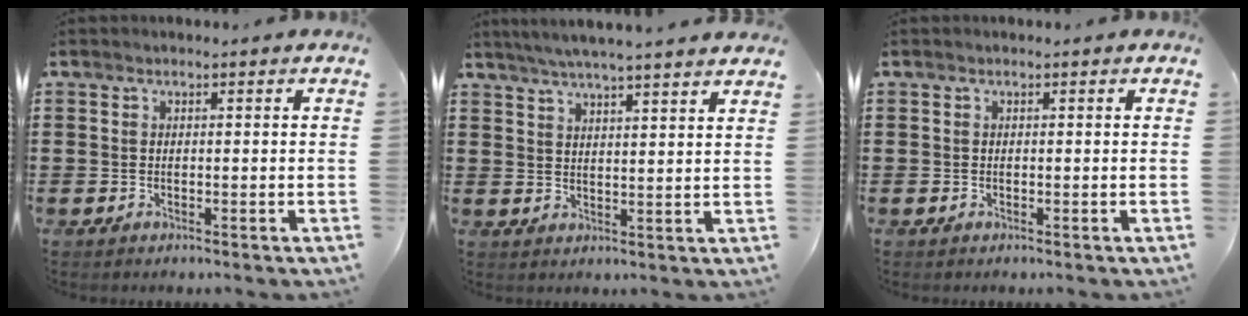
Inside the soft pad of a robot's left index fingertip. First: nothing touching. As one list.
[{"total": 4.4, "force": [4.1, -0.7, 1.5], "torque": [-0.042, -0.016, 0.071]}, {"total": 0.0}]